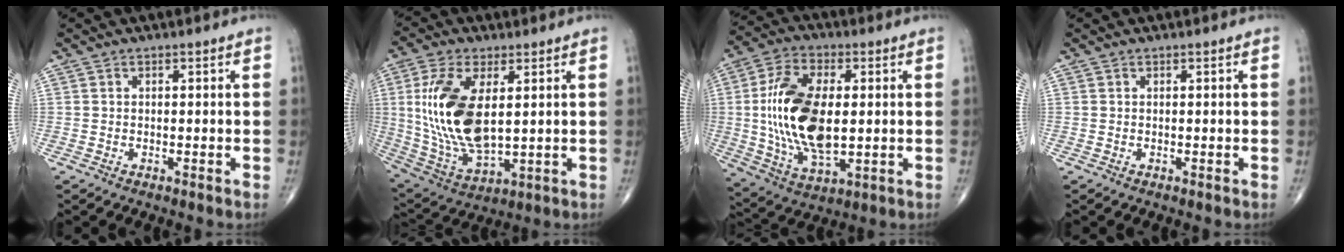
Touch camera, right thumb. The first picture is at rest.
{"total": 17.8, "force": [2.8, 8.8, 15.3], "torque": [-0.313, -0.018, 0.067]}
{"total": 19.0, "force": [0.8, 9.8, 16.2], "torque": [-0.316, -0.006, 0.021]}
{"total": 0.0}